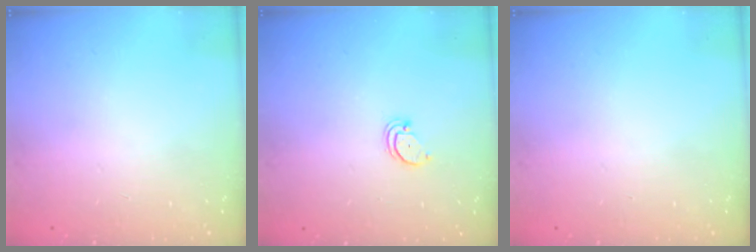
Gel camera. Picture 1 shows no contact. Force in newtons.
{"total": 1.5, "press": 1.5, "slide": 0.2}
{"total": 0.0}